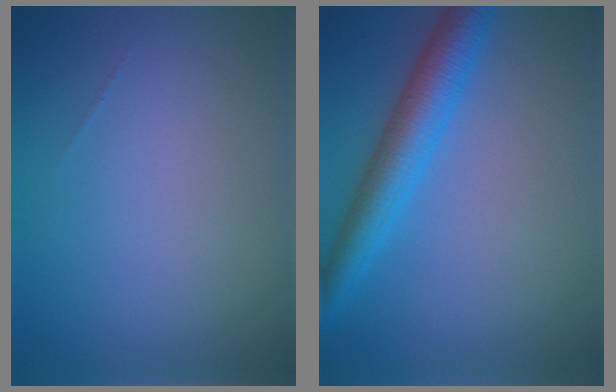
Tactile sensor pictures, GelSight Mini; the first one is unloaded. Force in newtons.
{"total": 5.2, "press": 5.2, "slide": 0.2}